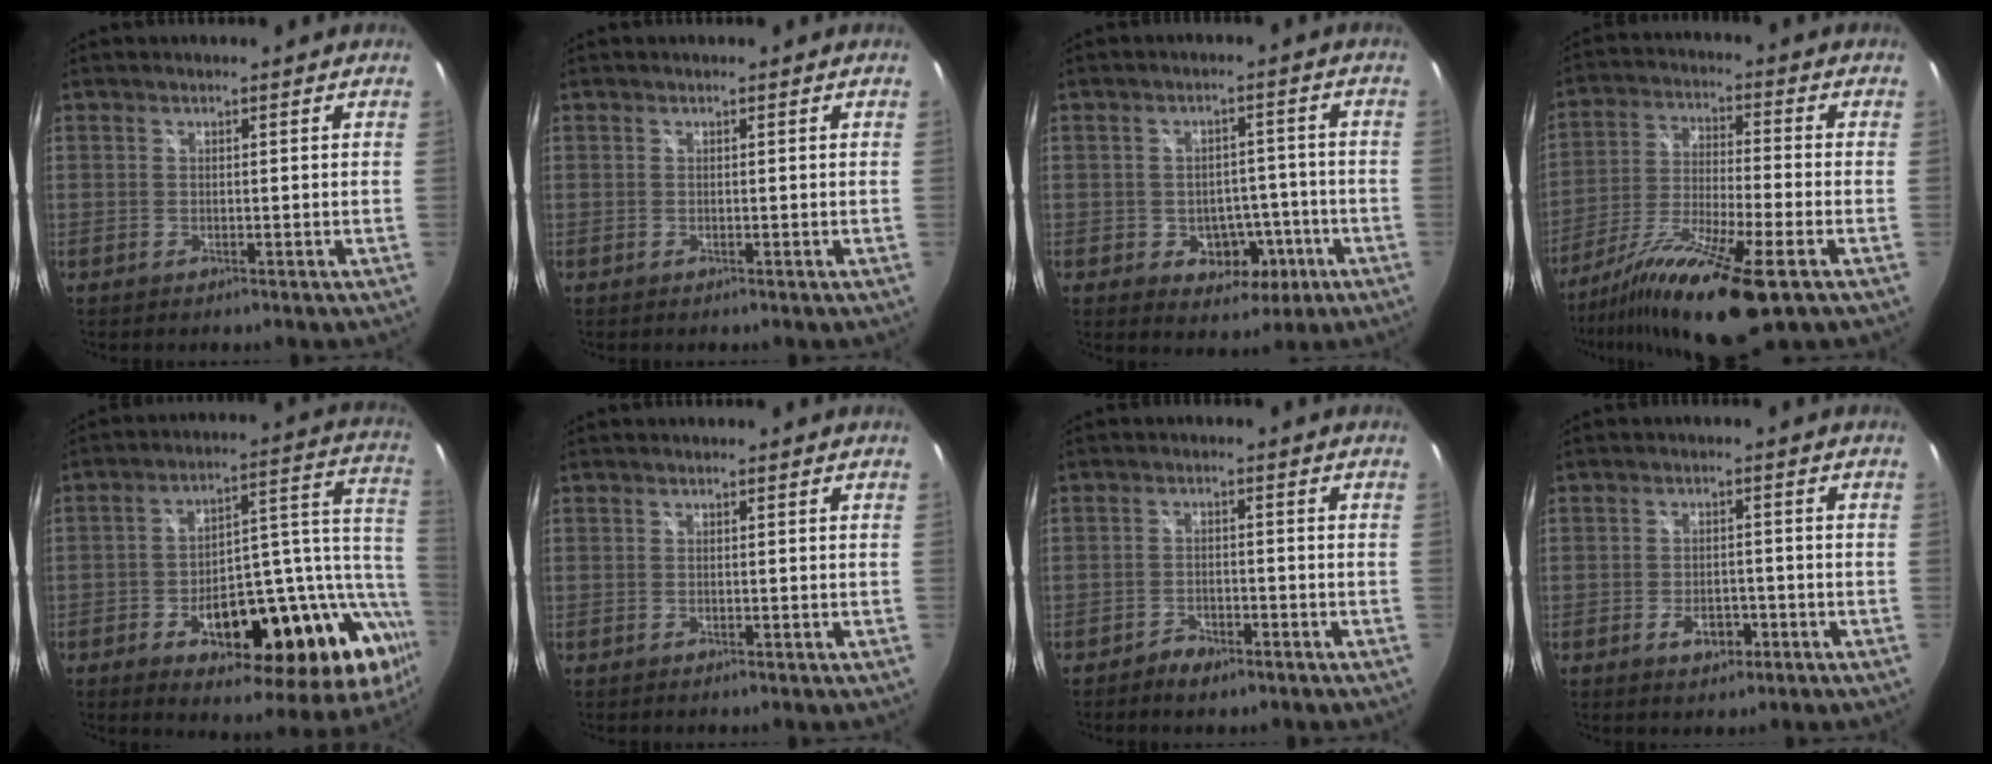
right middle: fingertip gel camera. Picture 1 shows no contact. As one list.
[{"total": 0.0}, {"total": 7.8, "force": [-2.9, 6.2, 3.8], "torque": [-0.066, 0.015, -0.022]}, {"total": 17.1, "force": [-10.9, 2.0, 13.0], "torque": [-0.253, -0.045, -0.197]}, {"total": 28.1, "force": [-11.8, 12.2, 22.4], "torque": [-0.291, 0.031, -0.157]}, {"total": 0.0}, {"total": 3.7, "force": [-2.9, 1.7, 1.6], "torque": [-0.044, -0.001, -0.051]}, {"total": 4.2, "force": [-2.2, 2.5, 2.6], "torque": [-0.052, -0.002, -0.033]}]